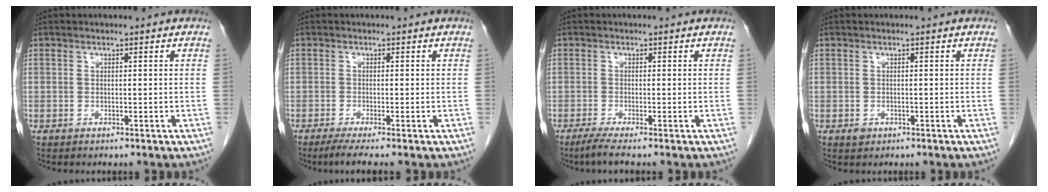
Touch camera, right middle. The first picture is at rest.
{"total": 3.2, "force": [-2.2, -0.3, 2.3], "torque": [-0.045, -0.012, -0.043]}
{"total": 2.6, "force": [-1.8, -0.4, 1.8], "torque": [-0.044, -0.011, -0.040]}
{"total": 0.7, "force": [-0.2, 0.6, 0.3], "torque": [-0.006, 0.000, 0.001]}